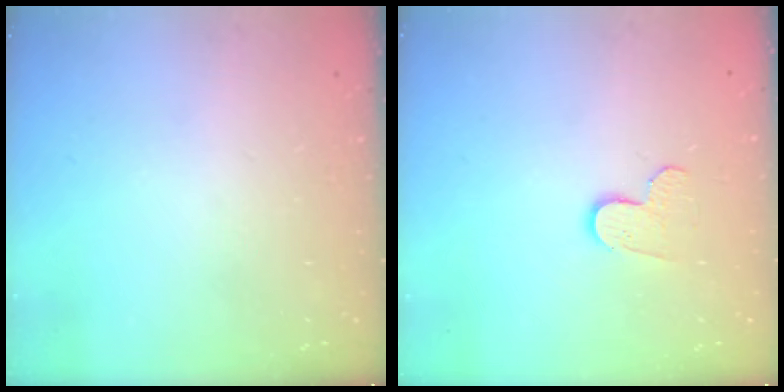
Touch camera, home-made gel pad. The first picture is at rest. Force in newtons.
{"total": 6.3, "press": 6.3, "slide": 0.5}